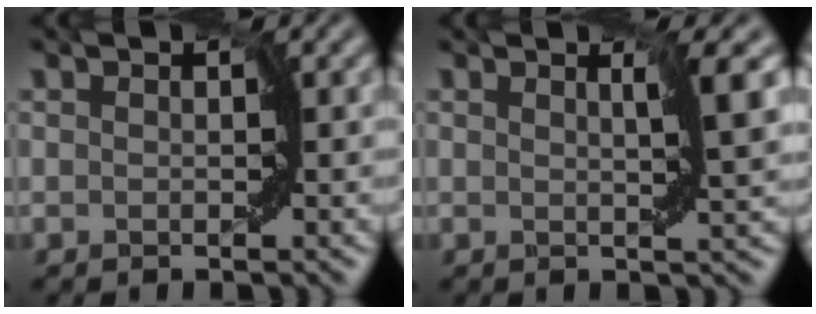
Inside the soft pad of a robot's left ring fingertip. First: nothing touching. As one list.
[{"total": 2.1, "force": [0.6, -0.3, 2.0], "torque": [-0.040, -0.002, 0.011]}]